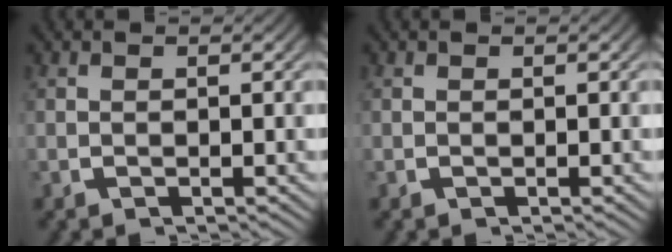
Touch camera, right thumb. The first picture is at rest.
{"total": 0.0}